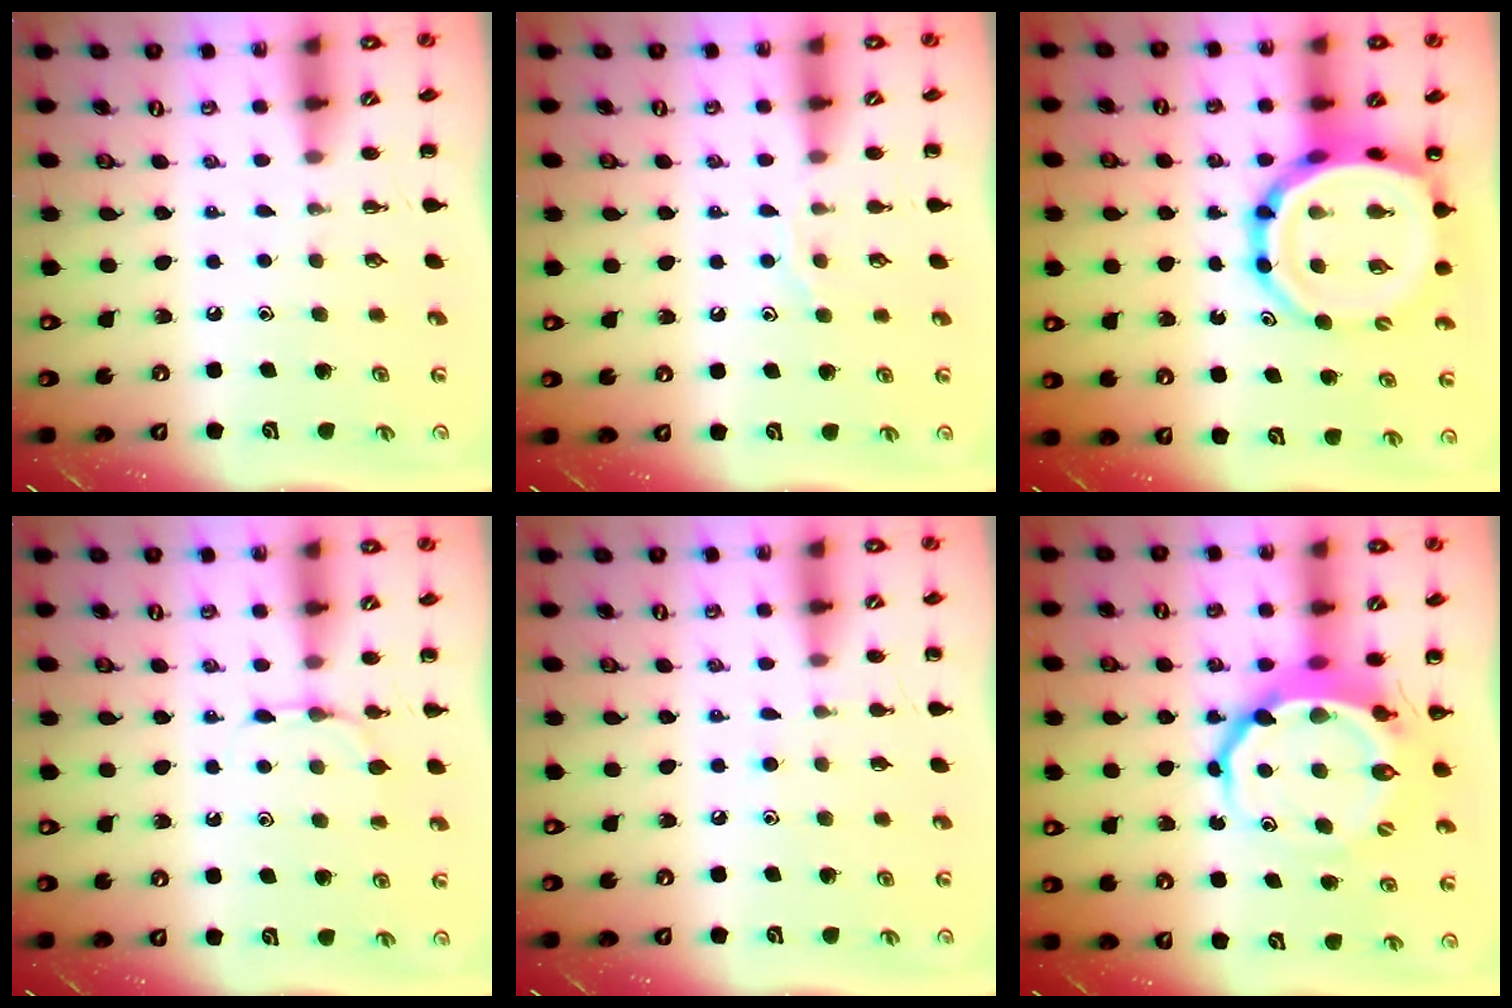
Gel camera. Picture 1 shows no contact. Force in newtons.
{"total": 6.4, "press": 6.4, "slide": 0.9}
{"total": 17.0, "press": 16.4, "slide": 4.5}
{"total": 4.9, "press": 4.6, "slide": 1.5}
{"total": 5.2, "press": 4.9, "slide": 1.6}
{"total": 9.9, "press": 9.6, "slide": 2.3}